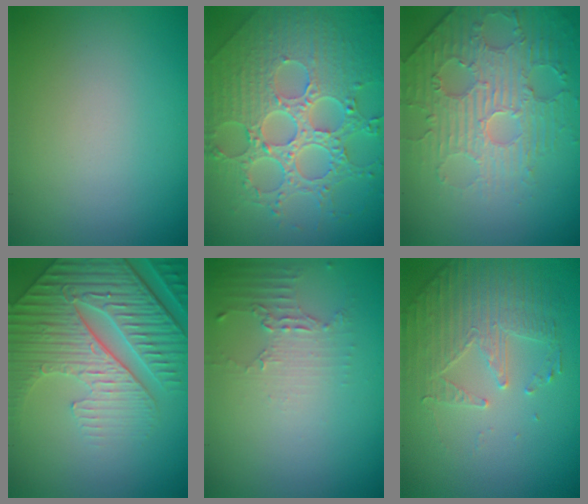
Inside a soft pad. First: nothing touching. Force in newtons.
{"total": 8.1, "press": 6.0, "slide": 5.5}
{"total": 4.7, "press": 4.0, "slide": 2.6}
{"total": 6.9, "press": 5.7, "slide": 3.9}
{"total": 1.9, "press": 1.4, "slide": 1.3}
{"total": 2.5, "press": 2.2, "slide": 1.2}